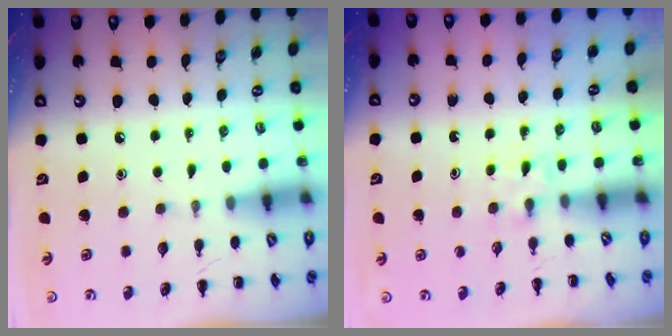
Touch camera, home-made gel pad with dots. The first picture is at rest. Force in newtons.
{"total": 2.2, "press": 2.0, "slide": 0.9}